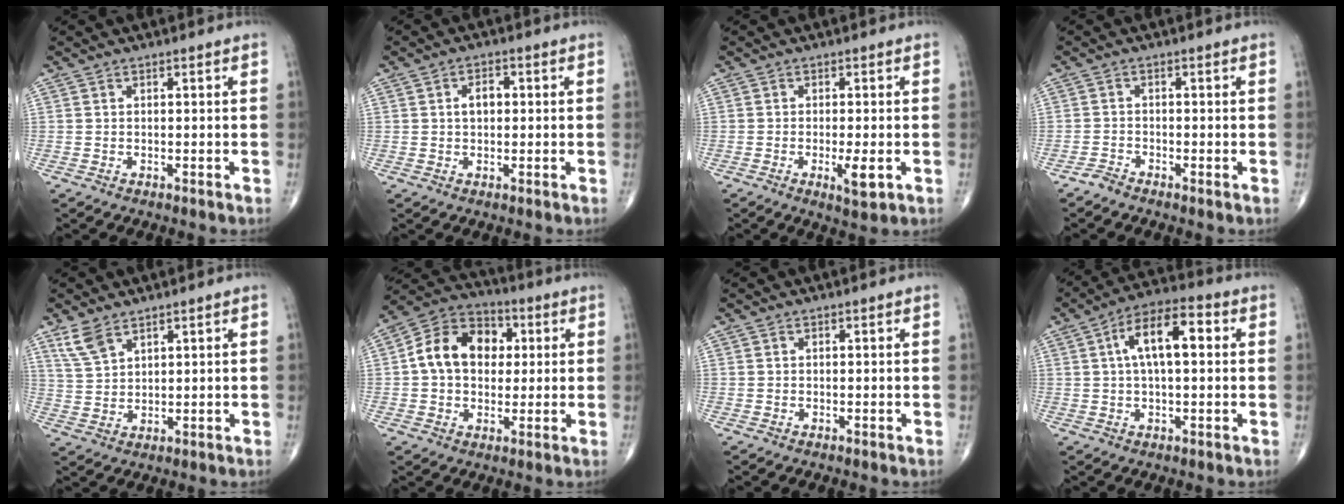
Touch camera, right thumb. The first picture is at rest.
{"total": 3.3, "force": [0.4, 2.2, 2.5], "torque": [-0.038, 0.009, 0.005]}
{"total": 4.3, "force": [-1.3, 1.1, 4.0], "torque": [-0.062, -0.009, -0.019]}
{"total": 1.4, "force": [-1.3, 0.3, 0.5], "torque": [-0.010, -0.003, -0.032]}
{"total": 5.1, "force": [3.5, 2.7, 2.5], "torque": [-0.043, -0.013, 0.078]}
{"total": 13.7, "force": [1.9, 10.2, 8.9], "torque": [-0.121, 0.023, 0.022]}
{"total": 0.0}
{"total": 11.0, "force": [2.3, 4.6, 9.7], "torque": [-0.162, 0.026, 0.030]}